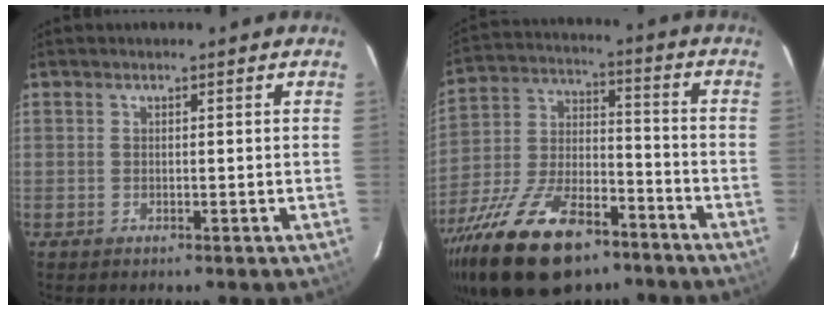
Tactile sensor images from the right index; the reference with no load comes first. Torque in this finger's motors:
{"motor_torque": [1.17, -0.97, 1.06, 0.21]}